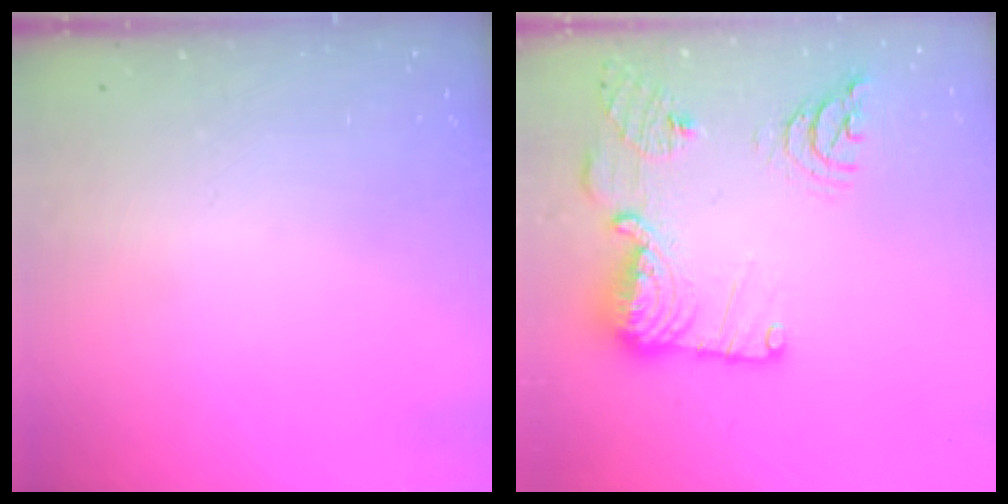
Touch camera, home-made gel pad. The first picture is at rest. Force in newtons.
{"total": 18.8, "press": 18.6, "slide": 2.3}